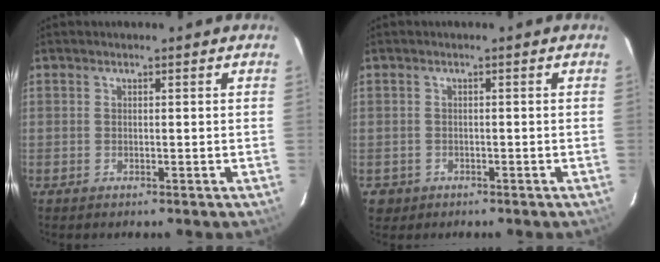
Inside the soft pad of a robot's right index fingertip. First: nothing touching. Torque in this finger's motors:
{"motor_torque": [-1.08, -0.56, -1.07, -0.21]}